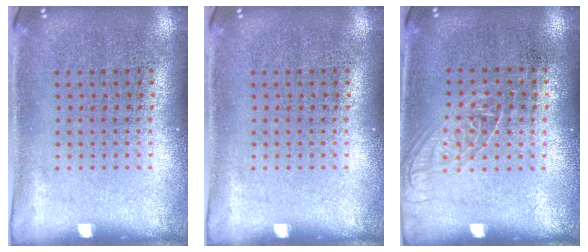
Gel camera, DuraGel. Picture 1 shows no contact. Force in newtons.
{"total": 0.0}
{"total": 1.2, "press": 1.1, "slide": 0.5}